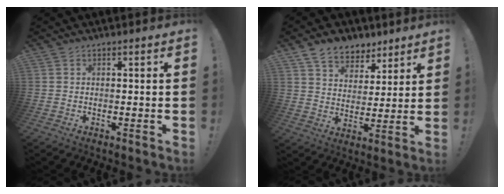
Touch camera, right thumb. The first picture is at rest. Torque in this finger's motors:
{"motor_torque": [0.34, 2.29, 0.93, 0.64, 0.01]}